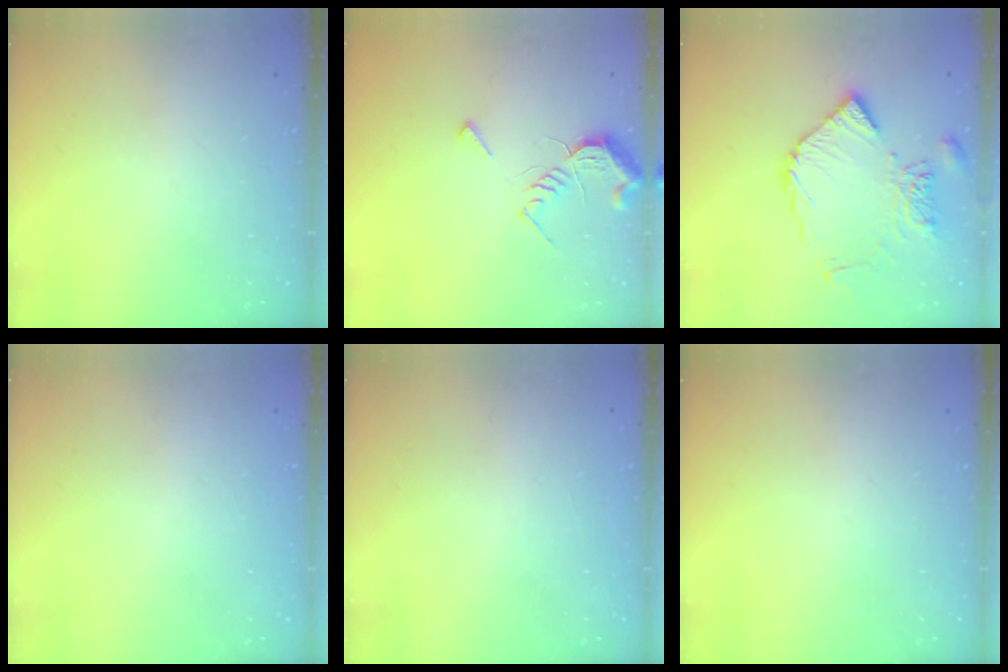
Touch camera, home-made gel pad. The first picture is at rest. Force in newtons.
{"total": 8.3, "press": 8.3, "slide": 0.2}
{"total": 13.2, "press": 13.1, "slide": 1.5}
{"total": 1.9, "press": 1.9, "slide": 0.1}
{"total": 1.8, "press": 1.8, "slide": 0.1}
{"total": 0.0}